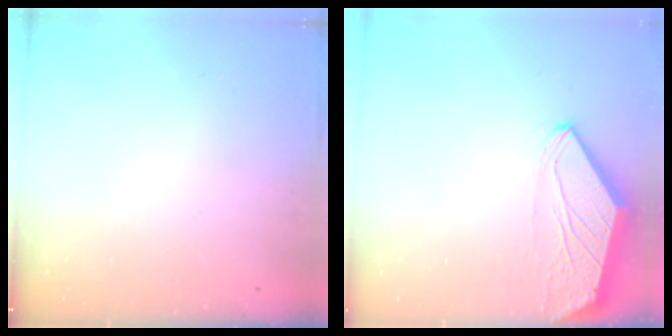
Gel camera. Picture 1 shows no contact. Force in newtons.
{"total": 0.0}